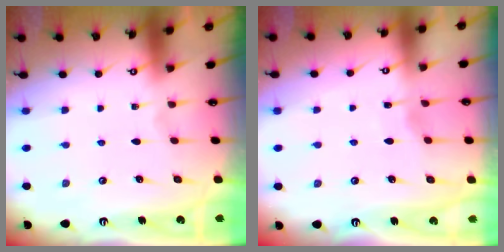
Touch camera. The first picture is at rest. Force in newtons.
{"total": 2.6, "press": 2.6, "slide": 0.3}